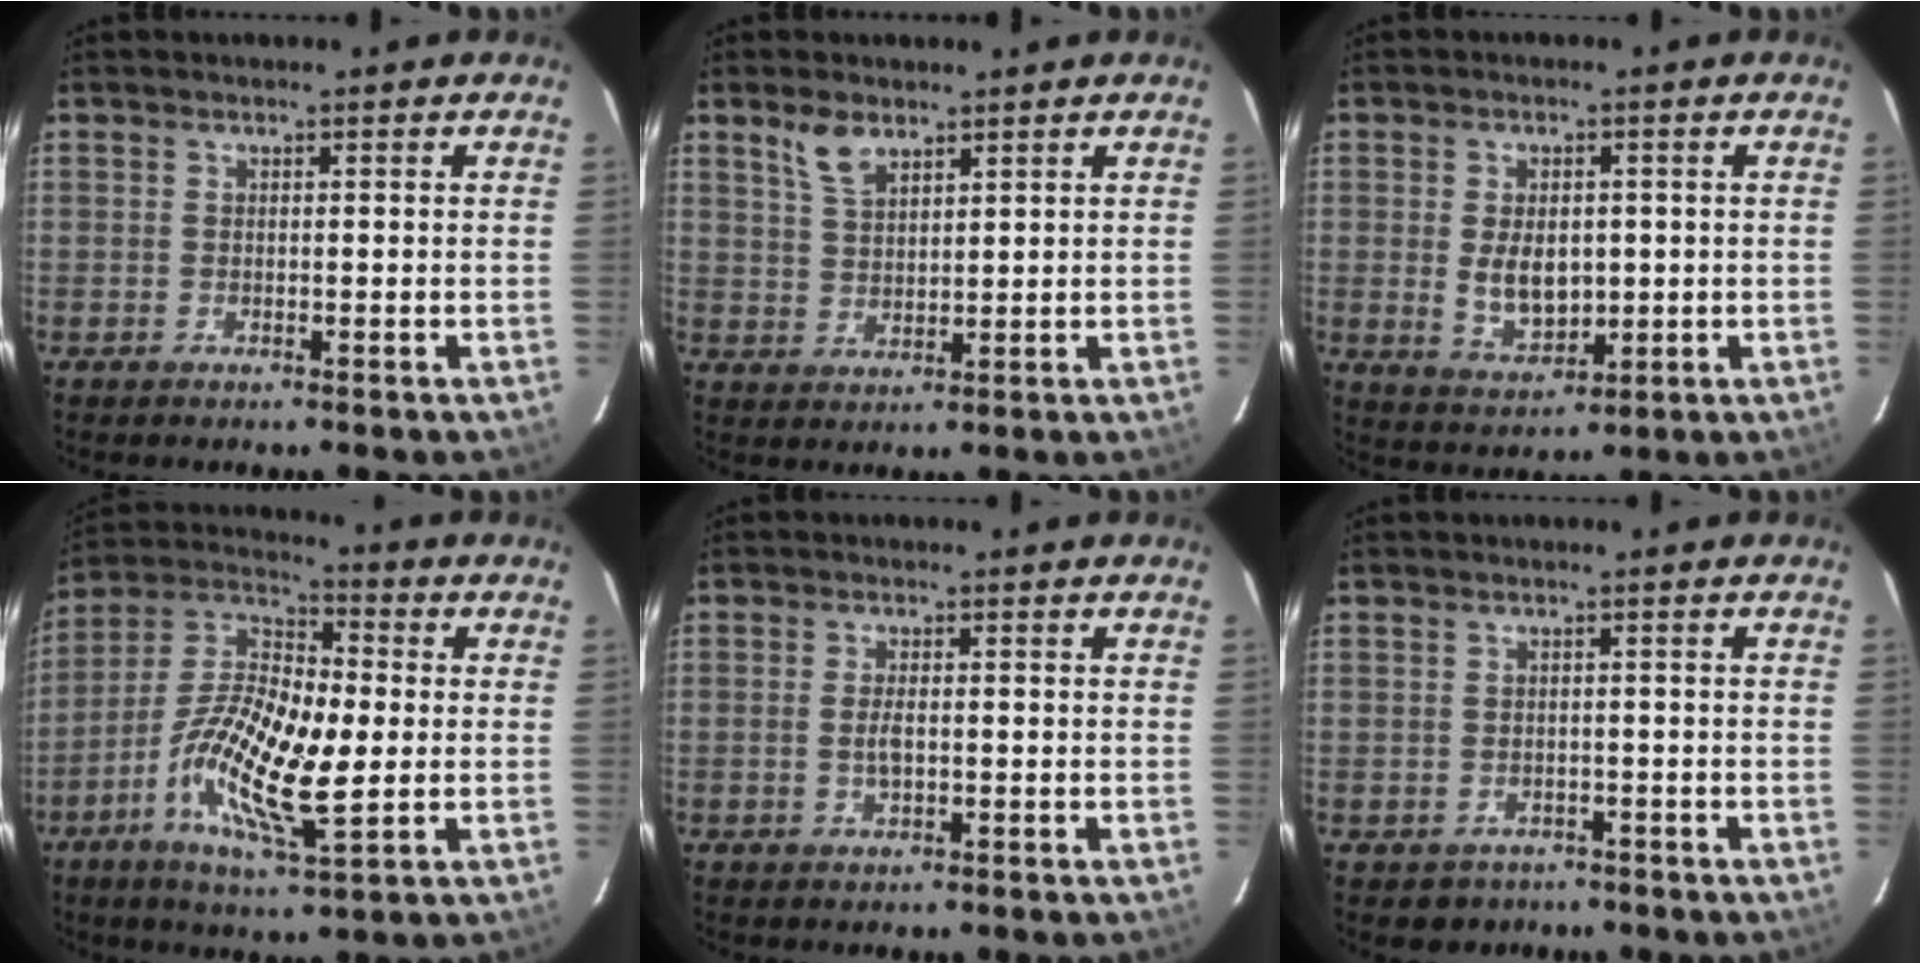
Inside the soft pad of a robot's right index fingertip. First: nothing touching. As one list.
[{"total": 4.9, "force": [3.4, 2.2, 2.7], "torque": [-0.052, 0.005, 0.070]}, {"total": 7.3, "force": [-0.1, 4.7, 5.5], "torque": [-0.106, -0.007, 0.011]}, {"total": 16.0, "force": [-2.9, 5.6, 14.8], "torque": [-0.294, 0.000, -0.066]}, {"total": 2.3, "force": [-0.3, 0.8, 2.1], "torque": [-0.042, -0.002, -0.005]}, {"total": 3.3, "force": [-1.7, 2.8, 0.2], "torque": [-0.008, 0.010, -0.017]}]